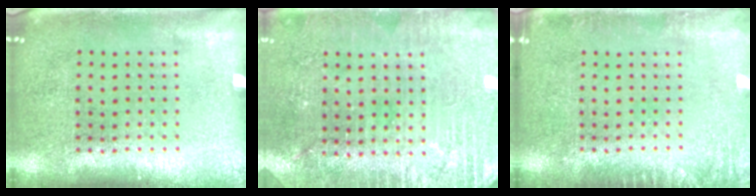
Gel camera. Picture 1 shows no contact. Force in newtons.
{"total": 2.9, "press": 2.8, "slide": 0.6}
{"total": 1.6, "press": 1.6, "slide": 0.2}